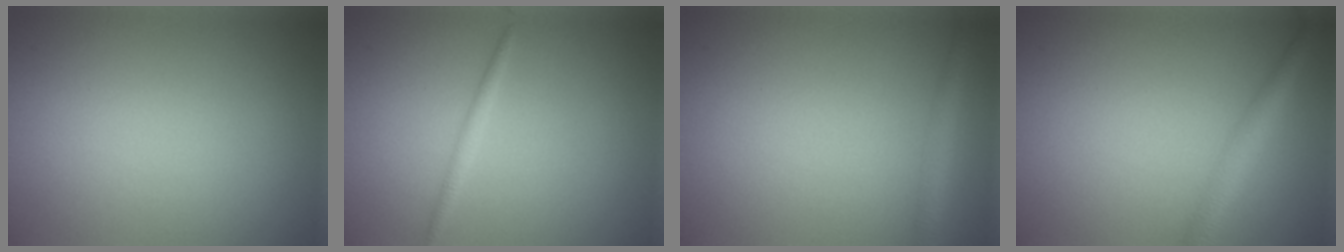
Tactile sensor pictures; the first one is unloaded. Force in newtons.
{"total": 1.0, "press": 1.0, "slide": 0.0}
{"total": 2.2, "press": 2.2, "slide": 0.1}
{"total": 3.1, "press": 3.1, "slide": 0.1}